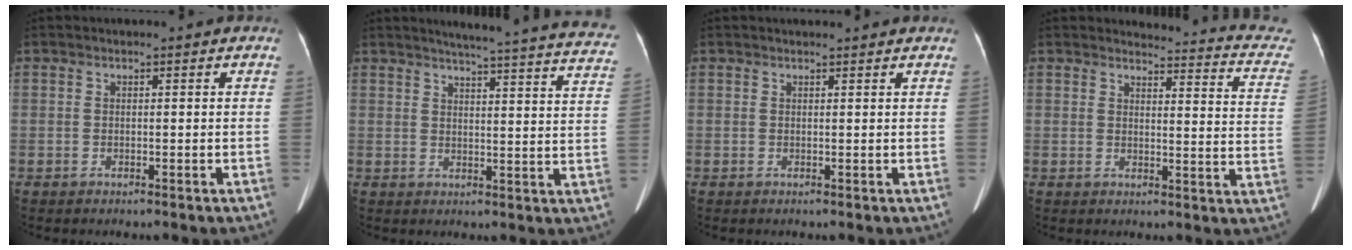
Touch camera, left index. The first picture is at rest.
{"total": 25.0, "force": [23.2, 1.1, 9.3], "torque": [-0.123, -0.073, 0.252]}
{"total": 2.5, "force": [2.4, 0.2, 0.6], "torque": [-0.013, 0.015, 0.025]}
{"total": 14.6, "force": [13.9, 2.6, 3.6], "torque": [-0.005, -0.073, 0.111]}